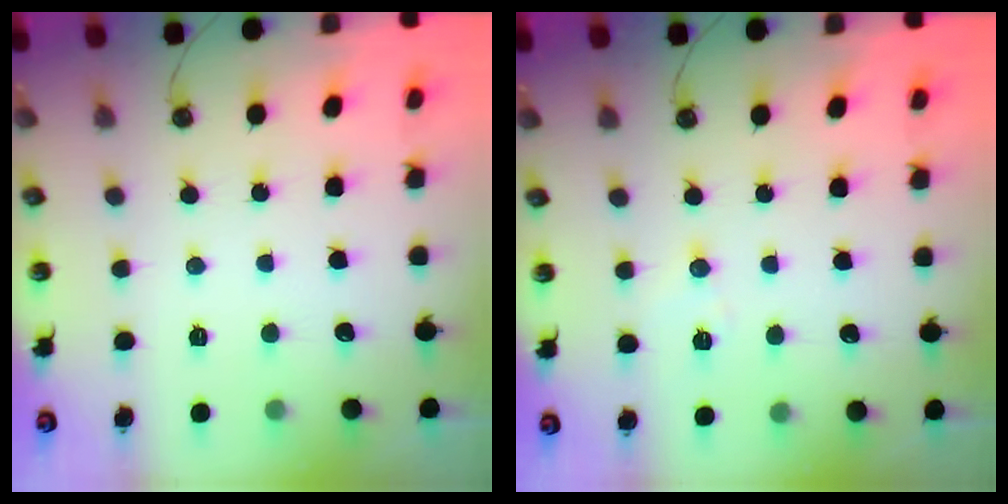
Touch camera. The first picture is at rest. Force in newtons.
{"total": 6.1, "press": 5.9, "slide": 1.2}